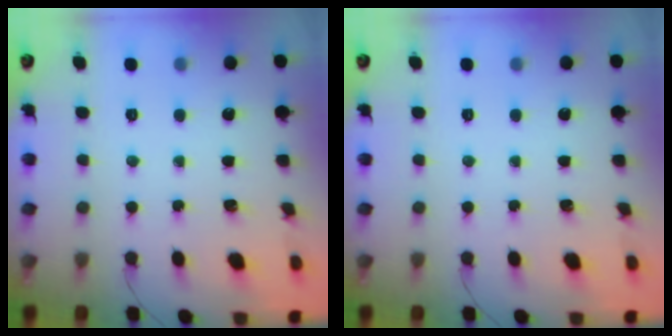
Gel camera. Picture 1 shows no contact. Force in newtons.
{"total": 0.0}